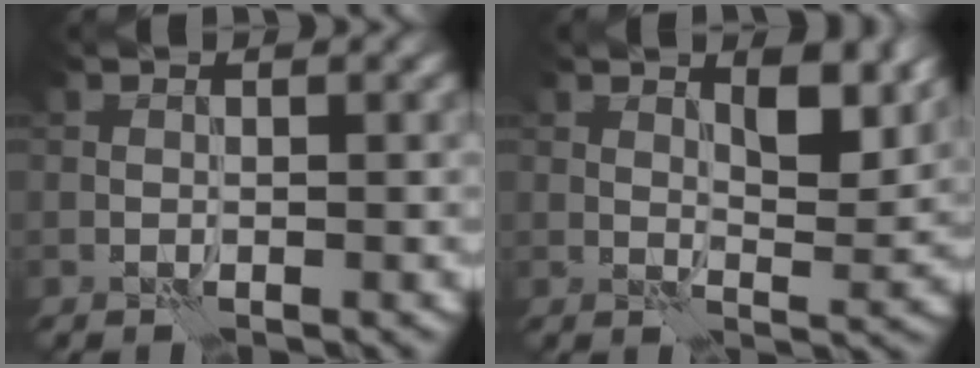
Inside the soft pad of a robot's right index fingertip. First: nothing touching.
{"total": 3.9, "force": [2.1, 1.4, 3.0], "torque": [-0.047, -0.006, 0.033]}